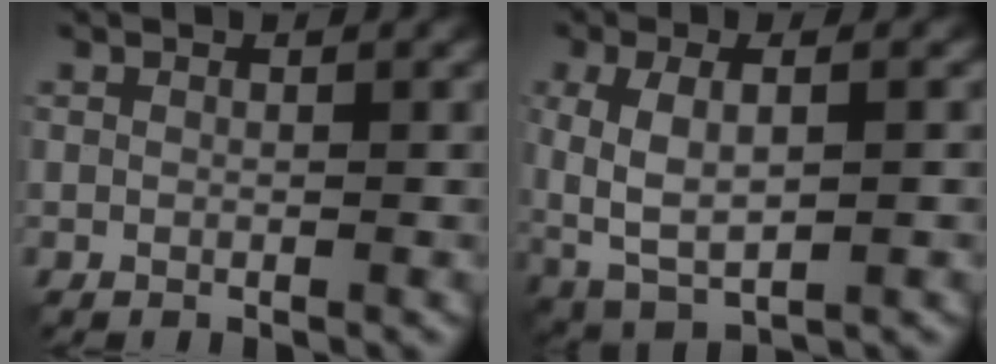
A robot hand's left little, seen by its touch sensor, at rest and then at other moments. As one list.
[{"total": 5.3, "force": [0.2, 2.3, 4.8], "torque": [-0.106, 0.002, 0.007]}]